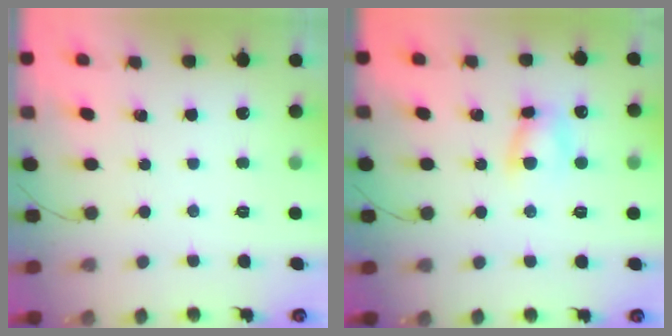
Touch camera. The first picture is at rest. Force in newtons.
{"total": 5.7, "press": 5.7, "slide": 0.8}